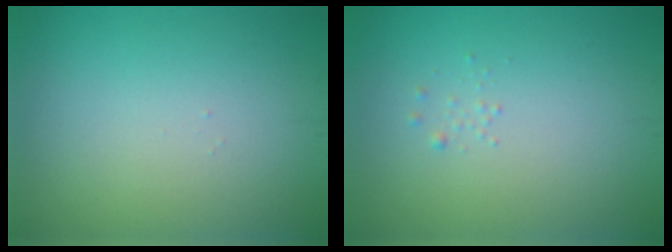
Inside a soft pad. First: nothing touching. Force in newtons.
{"total": 0.7, "press": 0.7, "slide": 0.1}